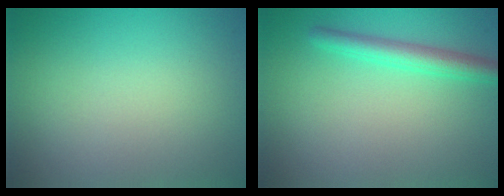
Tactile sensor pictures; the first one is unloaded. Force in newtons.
{"total": 2.8, "press": 2.8, "slide": 0.1}